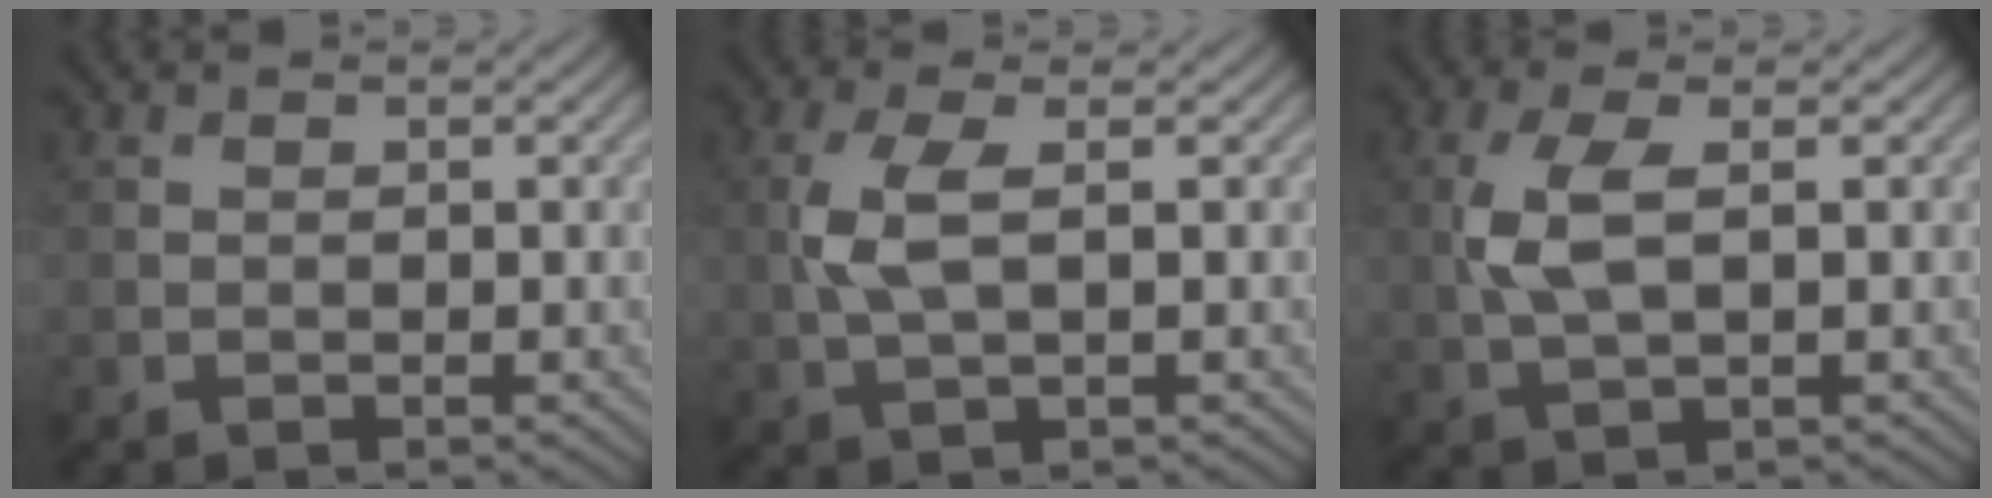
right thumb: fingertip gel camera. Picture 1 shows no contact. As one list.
[{"total": 4.6, "force": [0.5, 1.5, 4.3], "torque": [-0.113, 0.005, 0.009]}, {"total": 5.1, "force": [0.6, 1.9, 4.7], "torque": [-0.119, 0.004, 0.011]}]